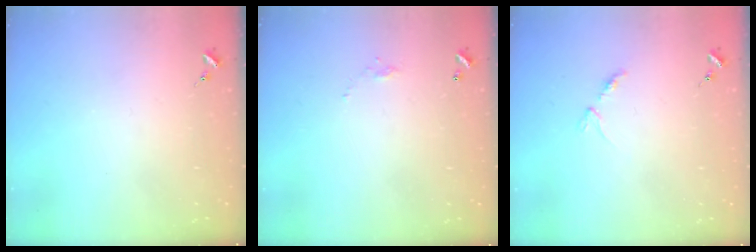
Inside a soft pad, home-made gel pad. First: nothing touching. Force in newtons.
{"total": 3.2, "press": 3.2, "slide": 0.0}
{"total": 4.2, "press": 4.2, "slide": 0.6}